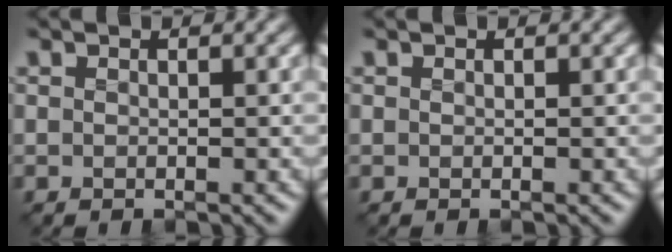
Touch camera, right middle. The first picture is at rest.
{"total": 0.0}